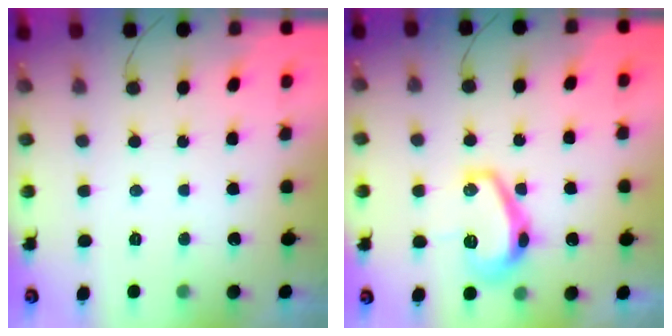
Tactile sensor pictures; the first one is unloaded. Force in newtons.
{"total": 12.5, "press": 12.5, "slide": 0.9}